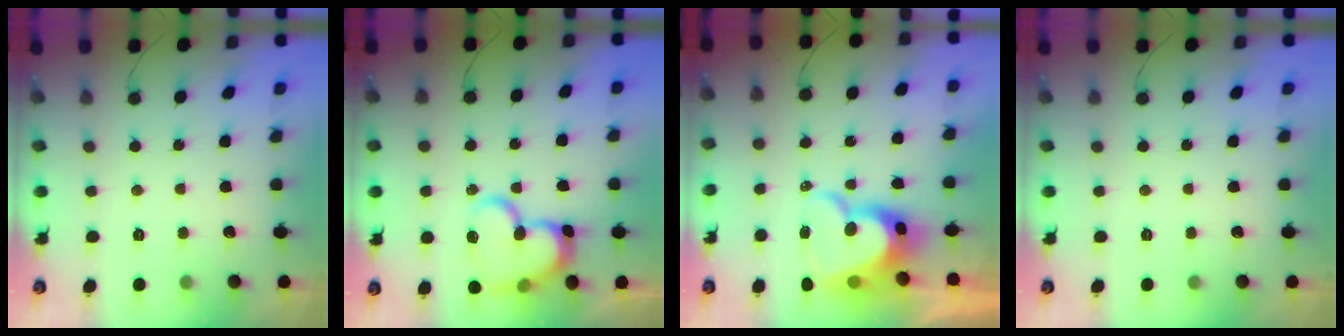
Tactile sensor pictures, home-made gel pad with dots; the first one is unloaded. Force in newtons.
{"total": 17.6, "press": 17.6, "slide": 1.3}
{"total": 15.6, "press": 15.5, "slide": 1.3}
{"total": 0.0}